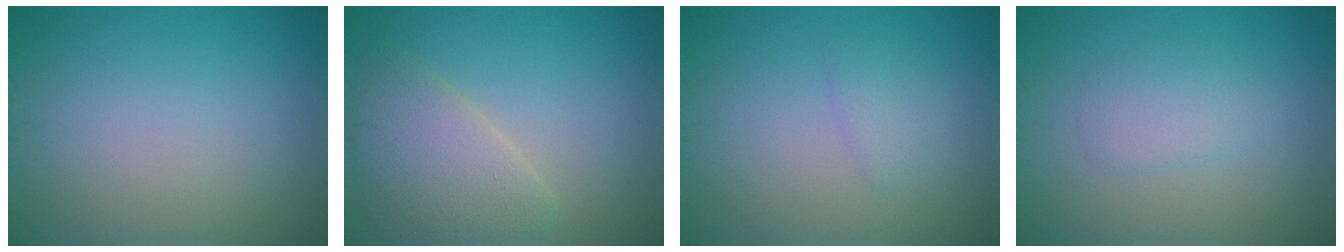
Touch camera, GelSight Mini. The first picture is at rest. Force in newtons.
{"total": 4.3, "press": 4.3, "slide": 0.3}
{"total": 1.3, "press": 1.3, "slide": 0.1}
{"total": 1.9, "press": 1.9, "slide": 0.1}